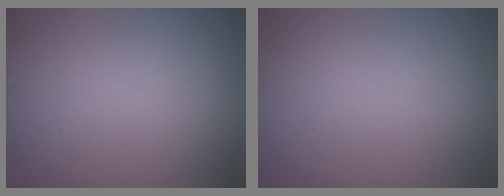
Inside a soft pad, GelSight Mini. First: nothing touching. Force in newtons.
{"total": 0.0}